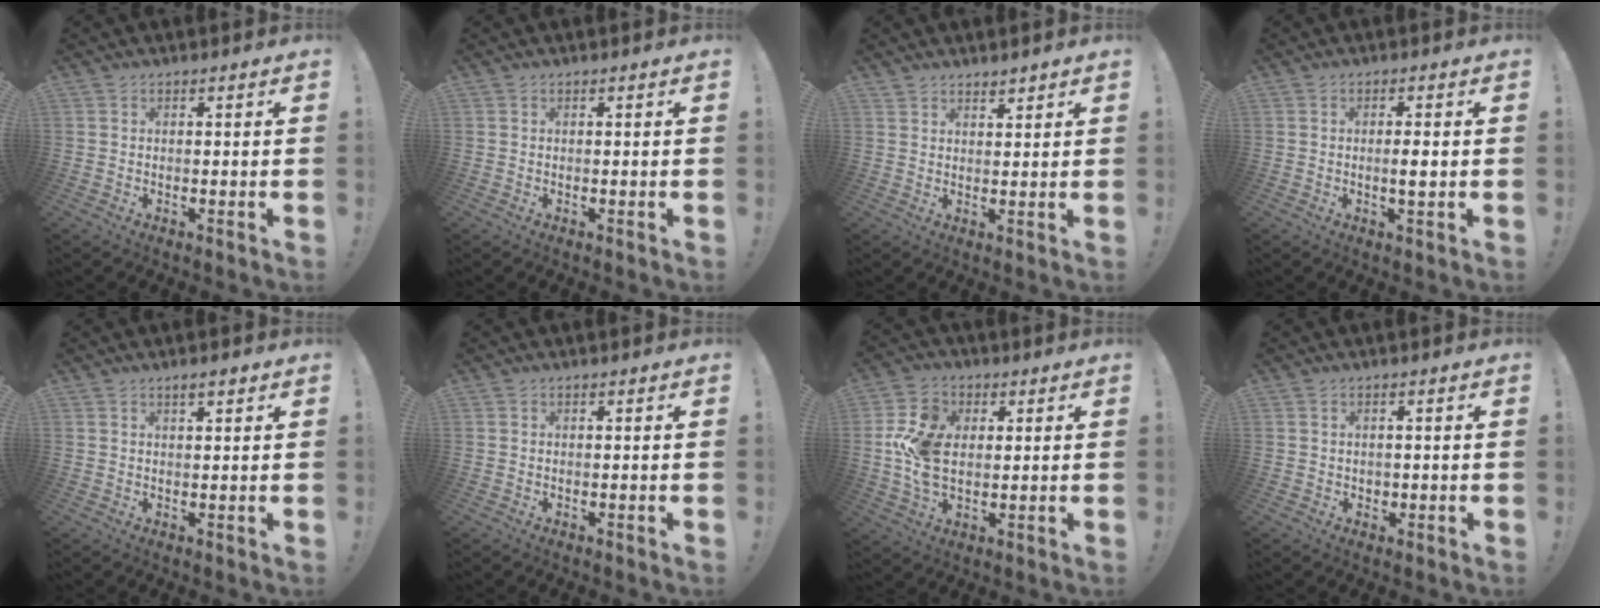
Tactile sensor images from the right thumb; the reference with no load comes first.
{"total": 0.0}
{"total": 2.7, "force": [2.6, 0.8, 0.2], "torque": [0.008, -0.020, 0.047]}
{"total": 2.6, "force": [-0.3, 0.2, 2.6], "torque": [-0.037, -0.005, -0.010]}
{"total": 2.4, "force": [1.7, 0.6, 1.6], "torque": [-0.017, -0.004, 0.026]}
{"total": 0.0}
{"total": 13.4, "force": [0.6, 9.5, 9.5], "torque": [-0.194, 0.002, 0.015]}
{"total": 1.2, "force": [0.2, 1.2, 0.2], "torque": [0.005, -0.001, 0.001]}